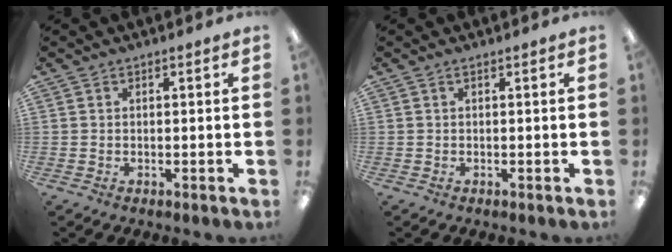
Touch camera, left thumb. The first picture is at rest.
{"total": 0.0}